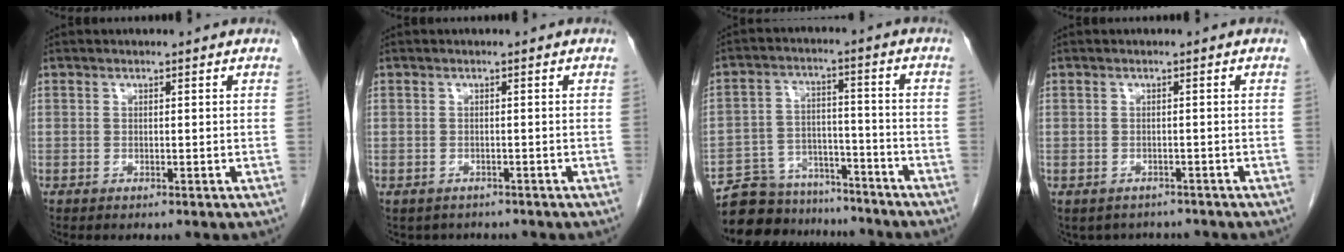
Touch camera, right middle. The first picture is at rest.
{"total": 2.7, "force": [-2.2, 1.6, 0.2], "torque": [-0.006, 0.003, -0.029]}
{"total": 12.0, "force": [-11.0, 4.7, 1.2], "torque": [-0.017, 0.034, -0.171]}
{"total": 4.9, "force": [-4.1, 2.5, 0.6], "torque": [0.001, 0.004, -0.051]}